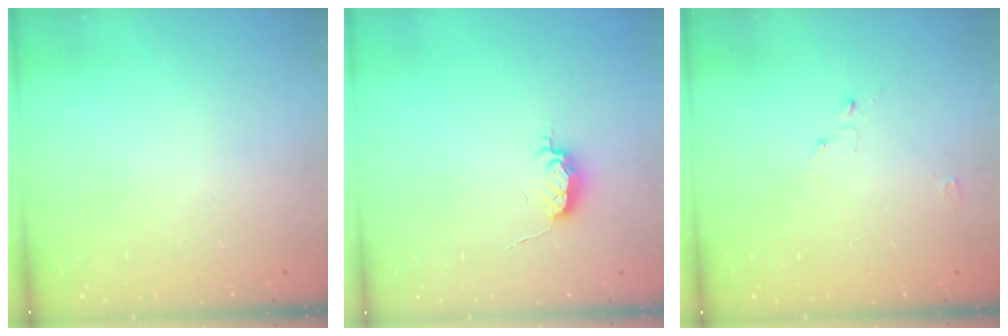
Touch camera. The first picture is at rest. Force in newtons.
{"total": 5.3, "press": 5.3, "slide": 0.7}
{"total": 2.4, "press": 2.4, "slide": 0.3}